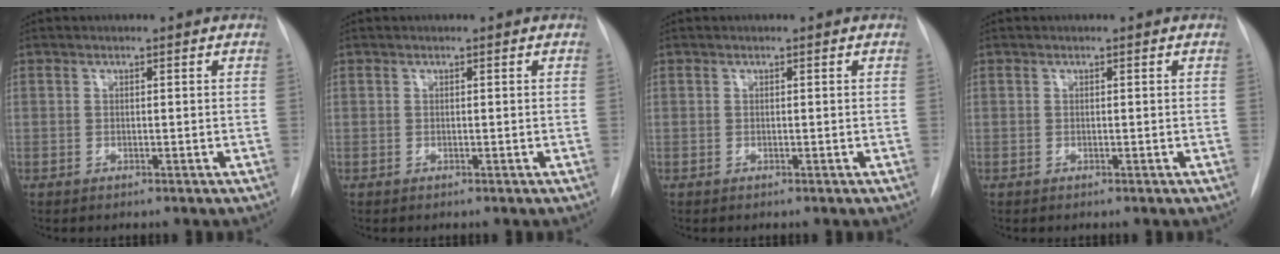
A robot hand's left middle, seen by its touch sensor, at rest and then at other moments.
{"total": 0.0}
{"total": 0.0}
{"total": 0.0}